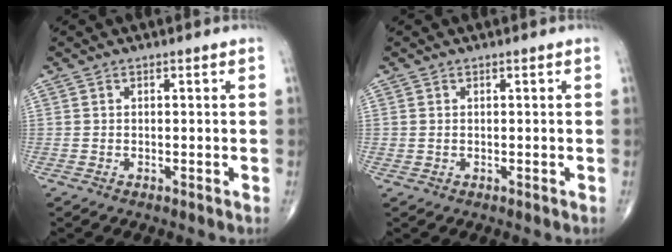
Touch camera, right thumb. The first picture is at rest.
{"total": 0.7, "force": [0.1, 0.6, 0.4], "torque": [-0.007, 0.000, 0.002]}